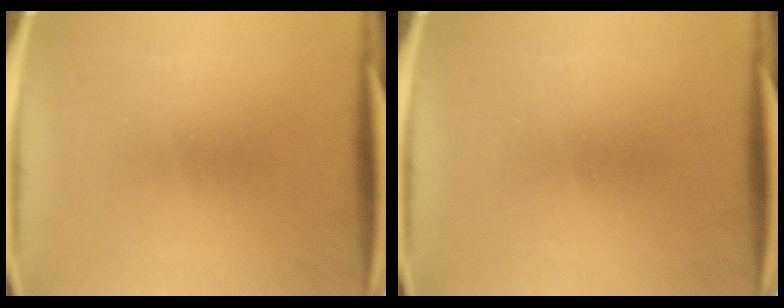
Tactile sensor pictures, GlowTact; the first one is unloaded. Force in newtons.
{"total": 0.0}